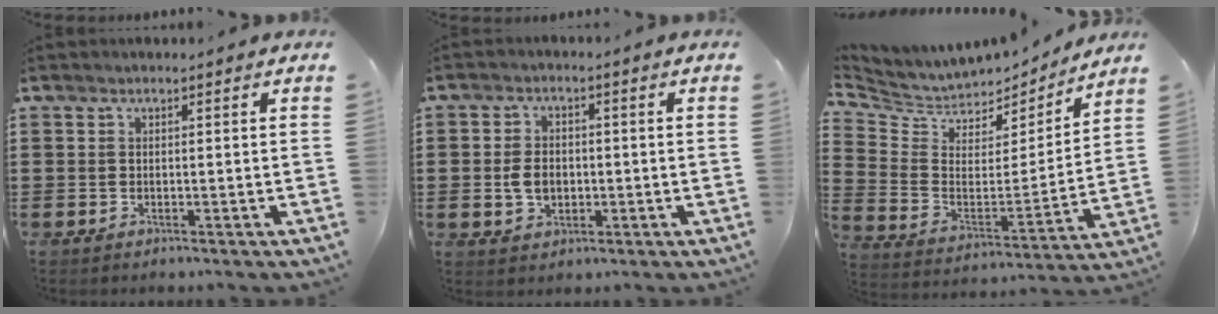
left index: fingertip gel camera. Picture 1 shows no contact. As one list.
[{"total": 4.2, "force": [-0.5, 2.9, 3.0], "torque": [-0.059, 0.002, -0.014]}, {"total": 5.2, "force": [4.7, 2.3, 0.3], "torque": [-0.042, -0.045, 0.079]}]